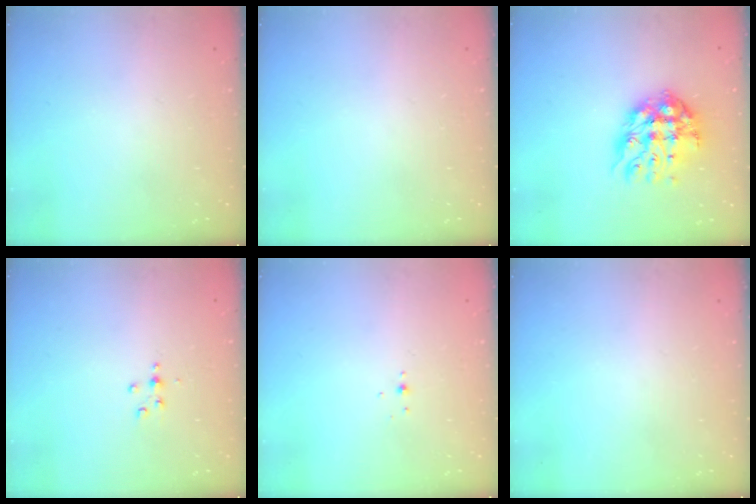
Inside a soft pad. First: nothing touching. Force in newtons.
{"total": 0.0}
{"total": 14.3, "press": 14.2, "slide": 1.2}
{"total": 3.4, "press": 3.4, "slide": 0.4}
{"total": 3.0, "press": 2.9, "slide": 0.8}
{"total": 0.0}